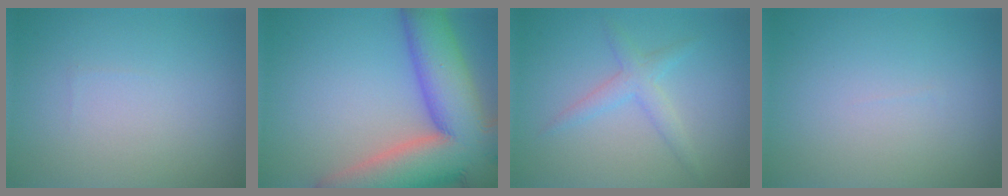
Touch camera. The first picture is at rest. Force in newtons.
{"total": 15.8, "press": 15.8, "slide": 1.0}
{"total": 2.1, "press": 2.1, "slide": 0.0}
{"total": 0.0}